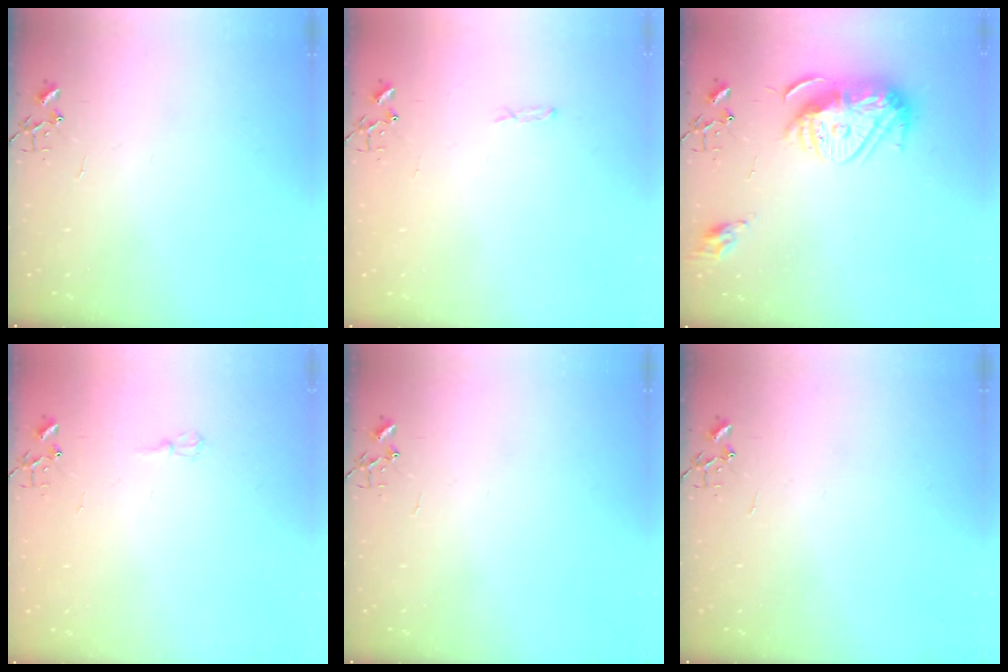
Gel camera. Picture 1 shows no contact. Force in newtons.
{"total": 3.4, "press": 3.4, "slide": 0.5}
{"total": 15.1, "press": 15.0, "slide": 1.2}
{"total": 6.3, "press": 6.2, "slide": 0.7}
{"total": 0.0}
{"total": 0.0}